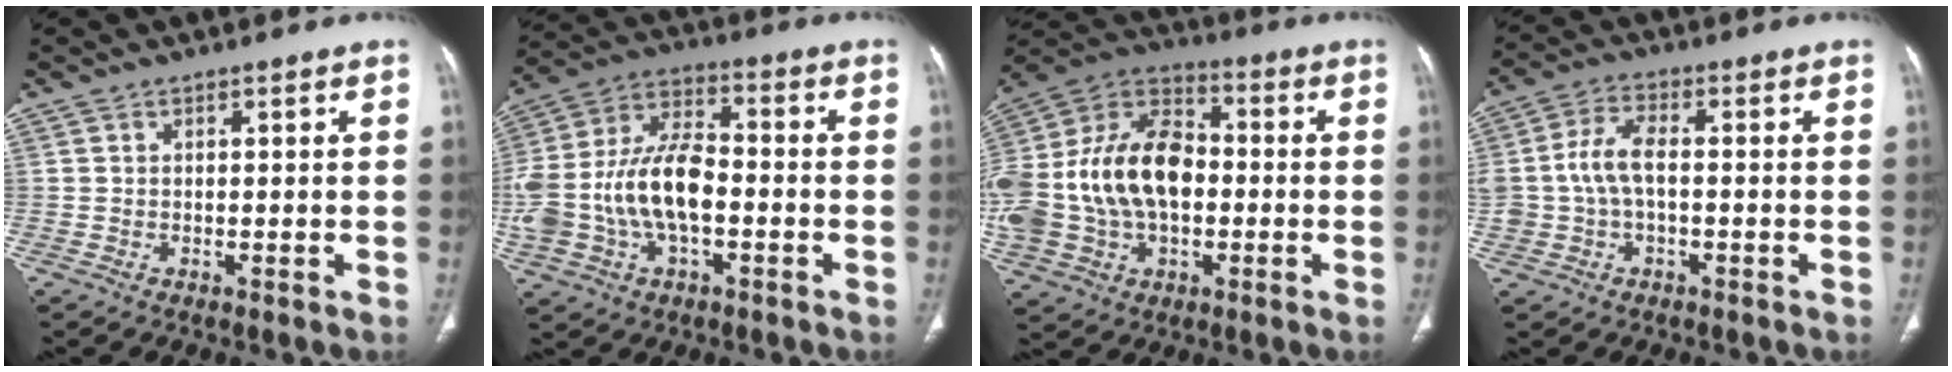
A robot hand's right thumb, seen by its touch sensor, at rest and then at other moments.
{"total": 18.4, "force": [-3.0, 10.5, 14.8], "torque": [-0.311, 0.039, -0.051]}
{"total": 24.9, "force": [-1.2, 16.7, 18.4], "torque": [-0.381, 0.028, -0.015]}
{"total": 7.6, "force": [-0.4, 4.3, 6.2], "torque": [-0.137, 0.023, -0.009]}